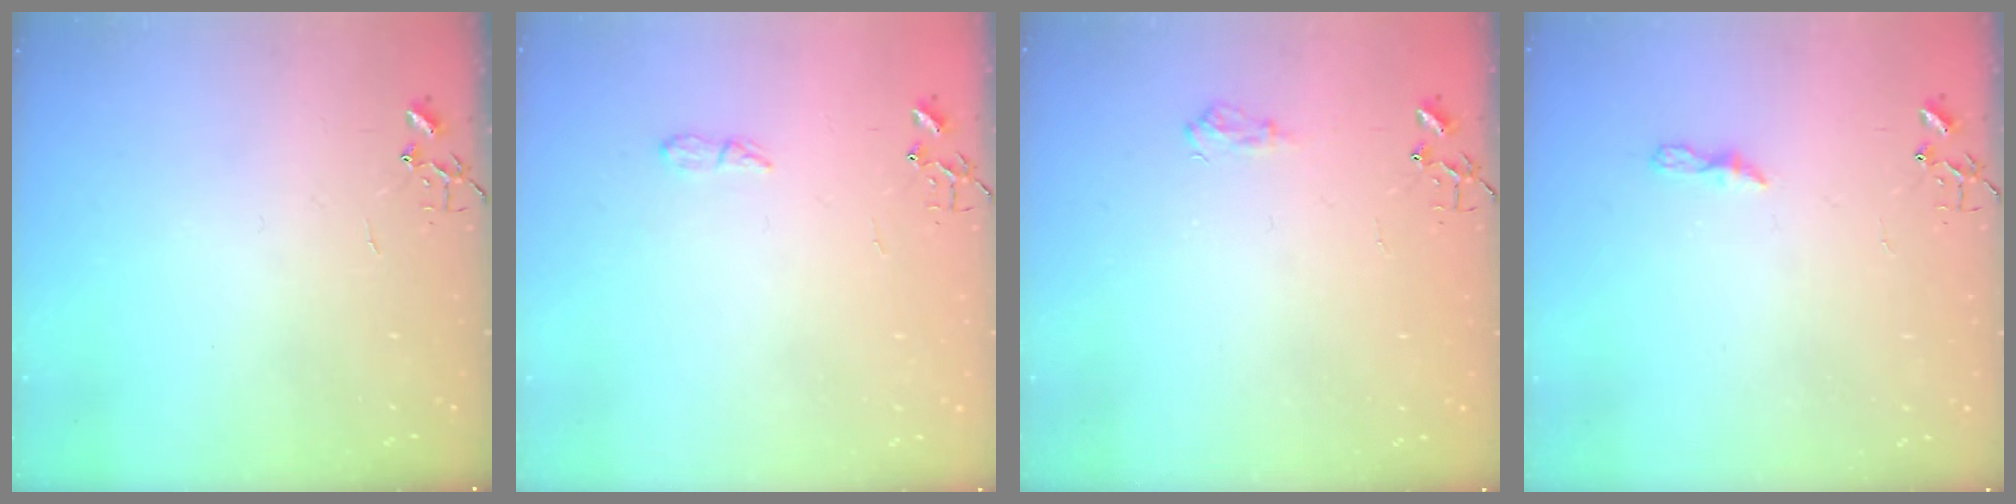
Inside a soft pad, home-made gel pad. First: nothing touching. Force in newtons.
{"total": 4.6, "press": 4.6, "slide": 0.5}
{"total": 7.8, "press": 7.8, "slide": 0.9}
{"total": 5.1, "press": 5.0, "slide": 0.4}